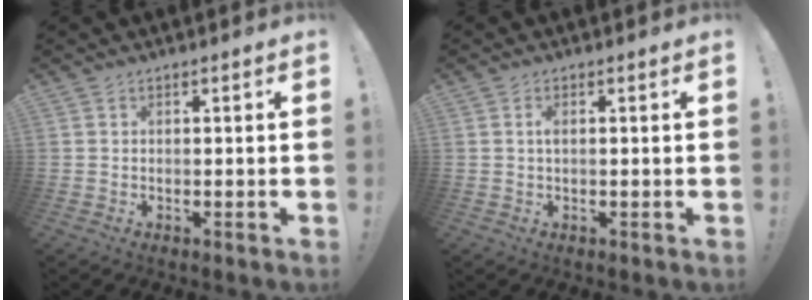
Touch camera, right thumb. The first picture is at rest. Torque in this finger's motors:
{"motor_torque": [0.00, -0.12, 0.46, -0.27, 0.09]}